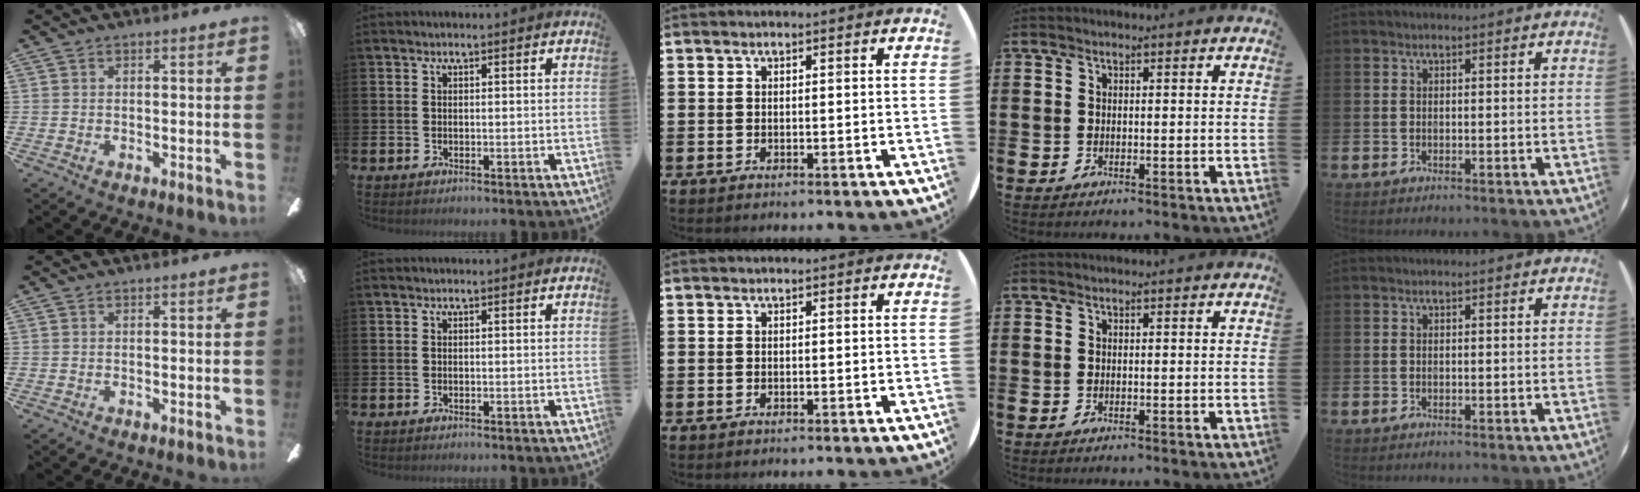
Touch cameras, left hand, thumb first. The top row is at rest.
{}